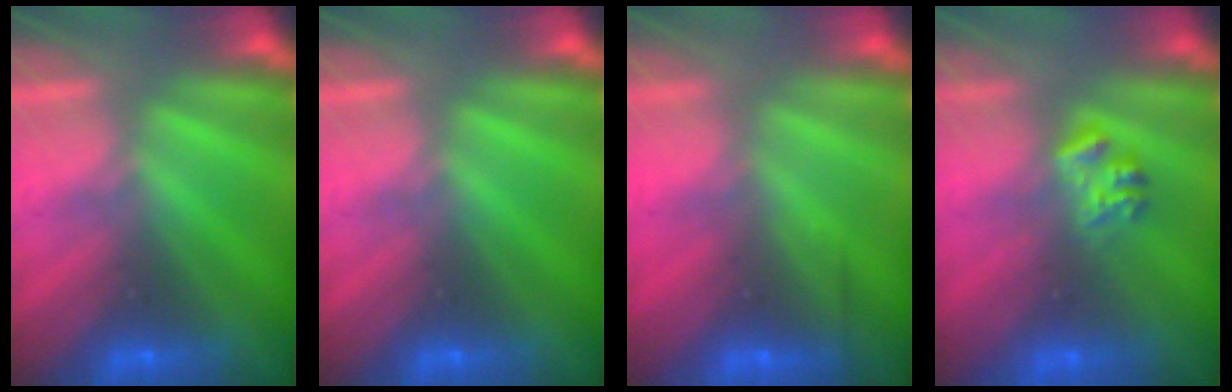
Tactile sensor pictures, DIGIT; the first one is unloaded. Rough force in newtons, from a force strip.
{"total": 0.0}
{"total": 2.4}
{"total": 2.3}